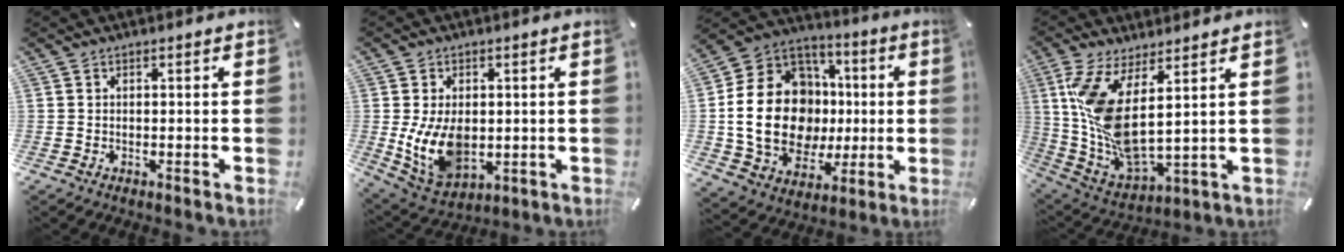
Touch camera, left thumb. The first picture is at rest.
{"total": 11.5, "force": [-0.4, 8.0, 8.2], "torque": [-0.160, -0.006, -0.004]}
{"total": 23.0, "force": [-0.9, 18.1, 14.2], "torque": [-0.299, 0.000, -0.001]}
{"total": 13.3, "force": [5.3, 4.1, 11.5], "torque": [-0.260, -0.051, 0.093]}